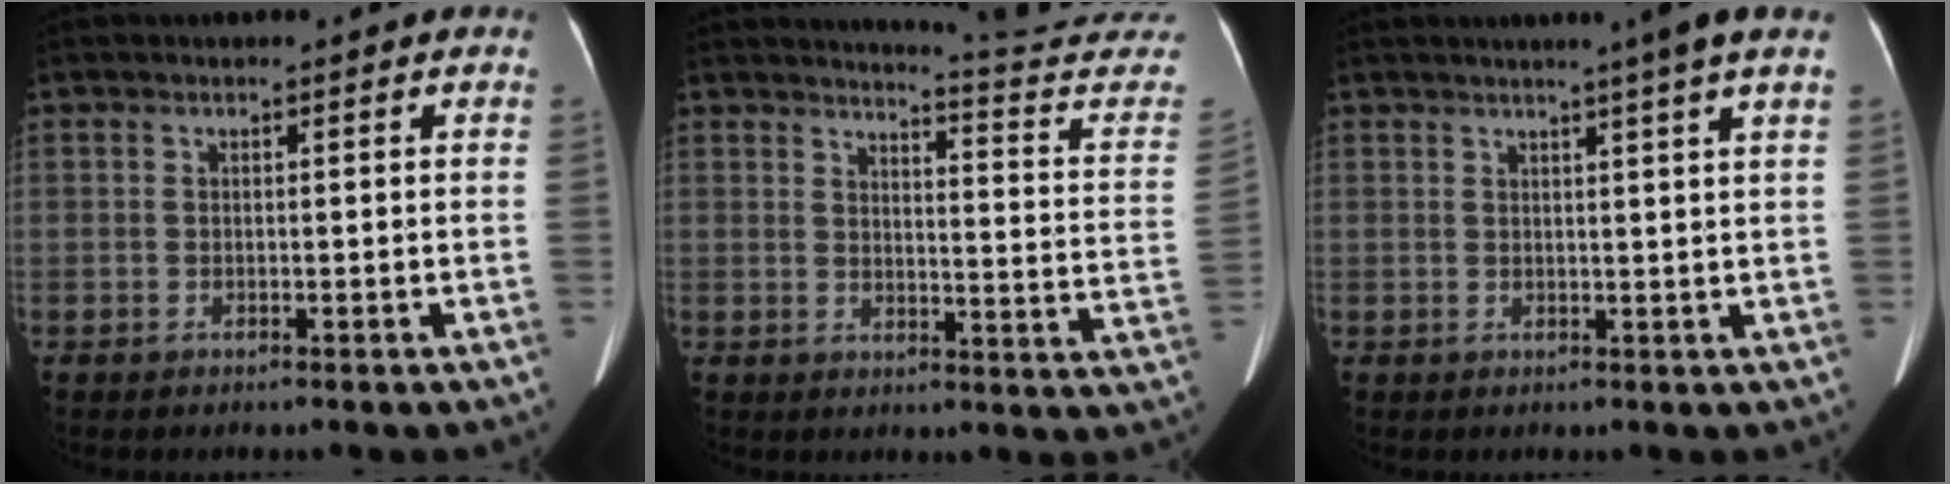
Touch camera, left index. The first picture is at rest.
{"total": 17.0, "force": [16.8, -2.2, 2.0], "torque": [-0.029, -0.150, 0.177]}
{"total": 5.0, "force": [3.6, -1.4, 3.2], "torque": [-0.046, 0.001, 0.042]}